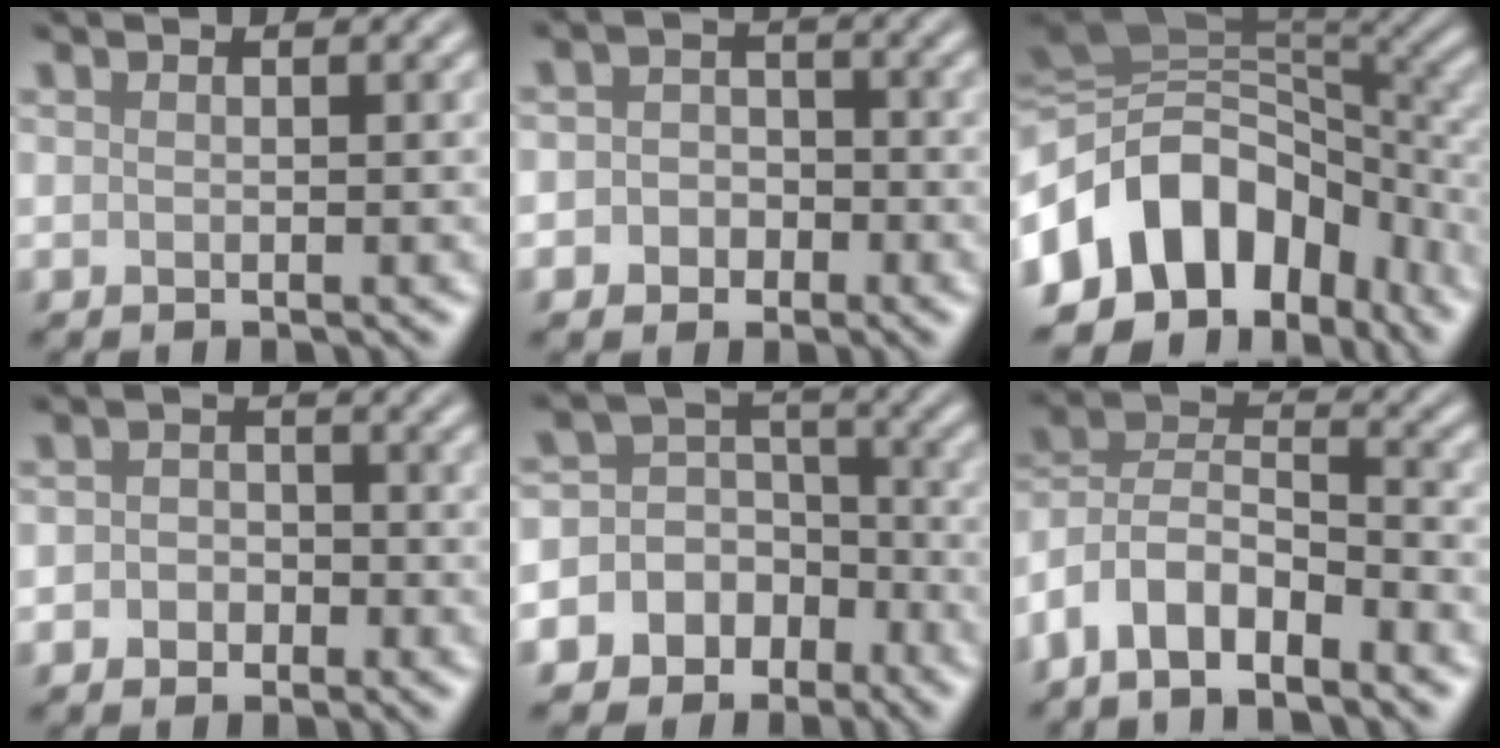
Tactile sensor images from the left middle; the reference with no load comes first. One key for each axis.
{"total": 3.0, "fx": -0.9, "fy": 2.6, "fz": 1.1, "tx": 0.008, "ty": 0.003, "tz": -0.034}
{"total": 14.1, "fx": -3.6, "fy": 10.1, "fz": 9.1, "tx": -0.176, "ty": 0.011, "tz": -0.072}
{"total": 2.2, "fx": -0.8, "fy": 1.8, "fz": 0.9, "tx": 0.002, "ty": -0.001, "tz": -0.028}
{"total": 10.9, "fx": -5.6, "fy": 9.1, "fz": 2.1, "tx": -0.058, "ty": 0.001, "tz": -0.097}
{"total": 7.1, "fx": -4.7, "fy": 2.9, "fz": 4.5, "tx": -0.080, "ty": 0.004, "tz": -0.095}